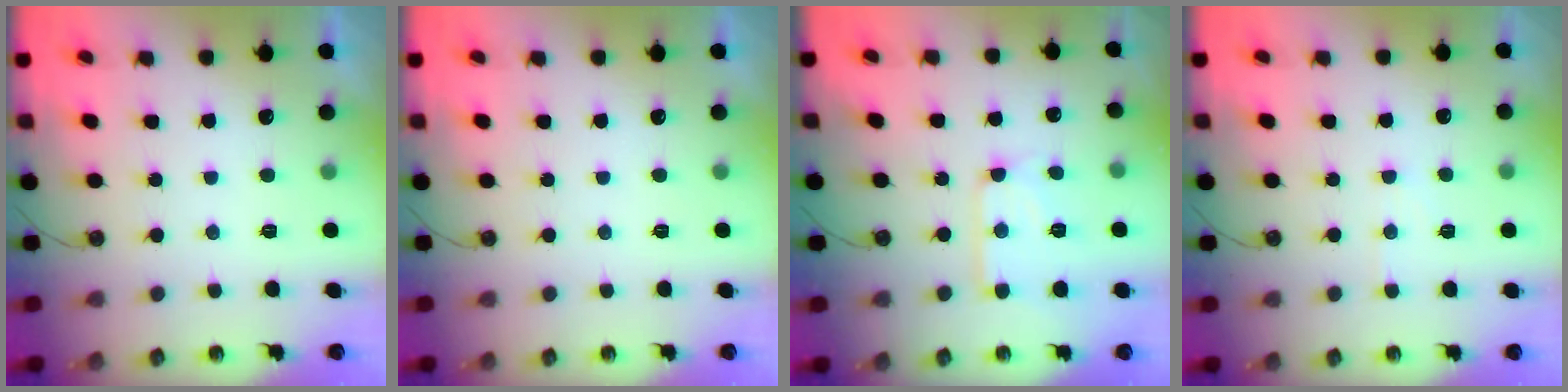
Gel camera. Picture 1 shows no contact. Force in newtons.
{"total": 0.0}
{"total": 9.5, "press": 9.5, "slide": 0.7}
{"total": 4.2, "press": 4.1, "slide": 0.6}